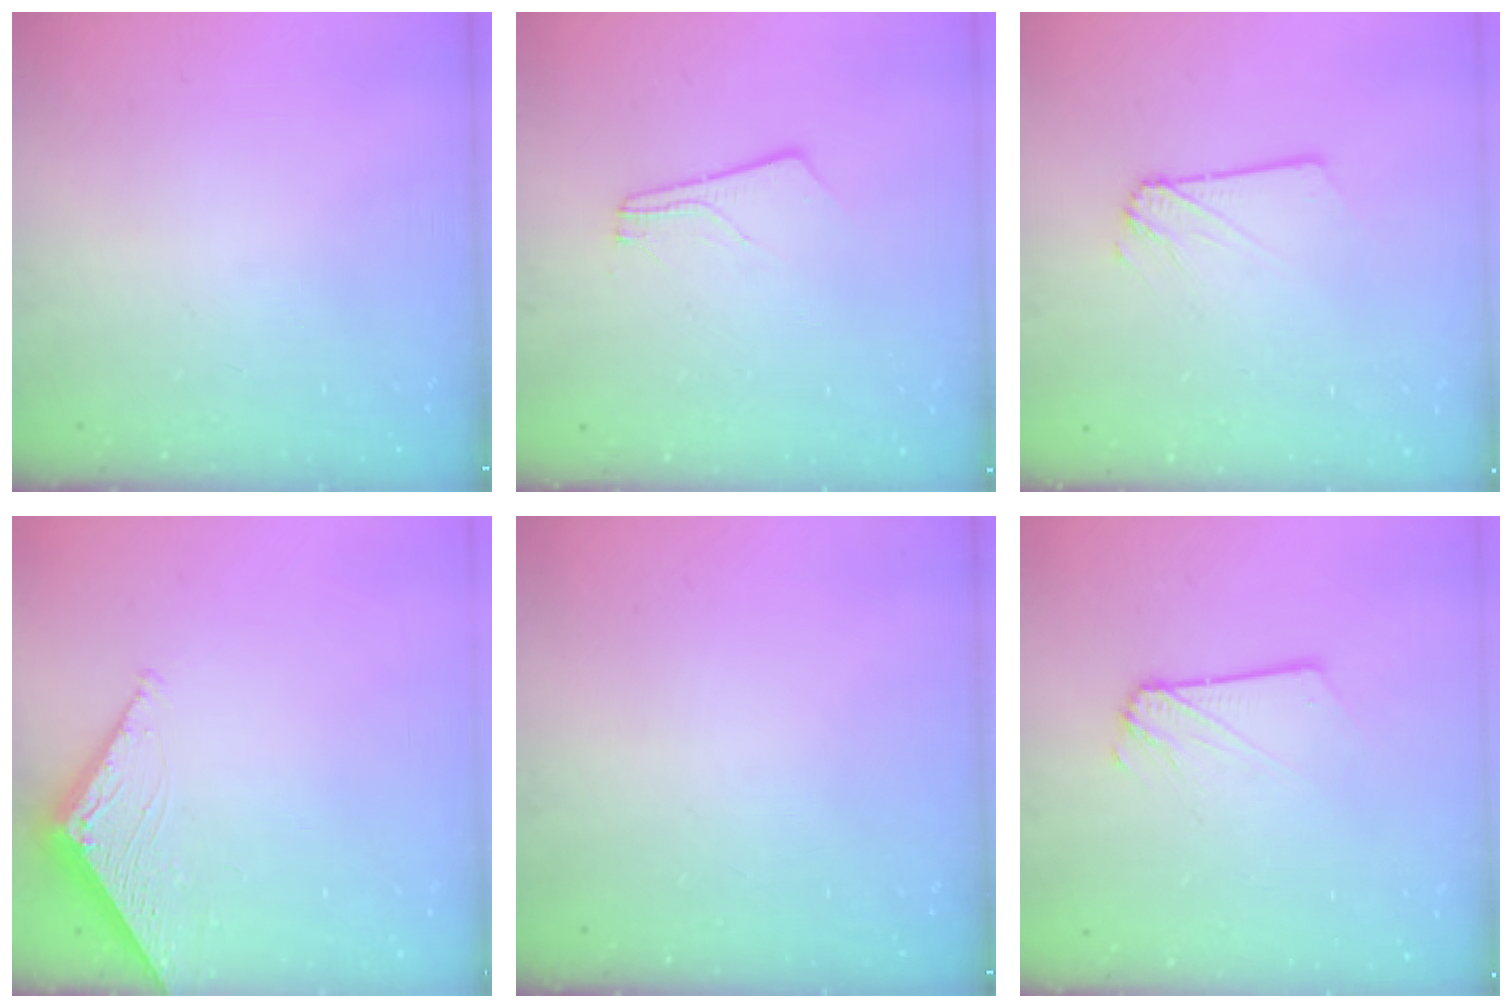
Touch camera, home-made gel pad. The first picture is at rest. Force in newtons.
{"total": 2.5, "press": 2.5, "slide": 0.3}
{"total": 1.8, "press": 1.8, "slide": 0.2}
{"total": 2.7, "press": 2.7, "slide": 0.3}
{"total": 0.0}
{"total": 2.1, "press": 2.1, "slide": 0.1}